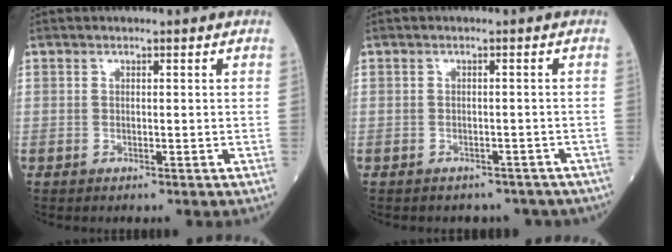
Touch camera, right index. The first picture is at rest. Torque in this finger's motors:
{"motor_torque": [1.00, -1.14, 0.11, 0.04]}